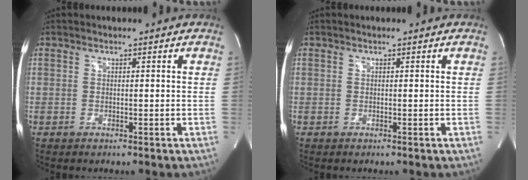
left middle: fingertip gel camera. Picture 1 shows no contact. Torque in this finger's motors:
{"motor_torque": [-0.08, 0.06, 0.11, -0.01]}